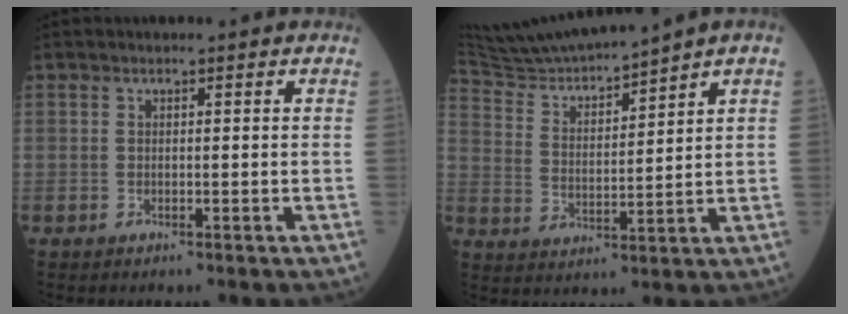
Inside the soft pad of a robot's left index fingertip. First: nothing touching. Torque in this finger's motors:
{"motor_torque": [0.78, -1.36, 0.44, 0.15]}